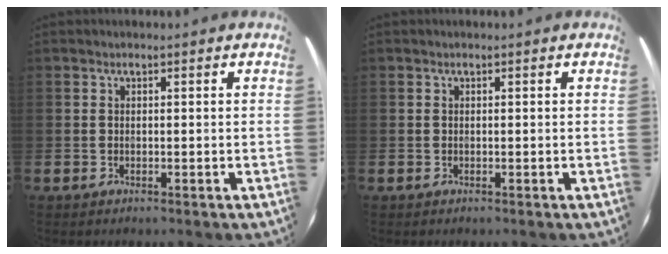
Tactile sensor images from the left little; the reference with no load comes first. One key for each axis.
{"total": 0.0}